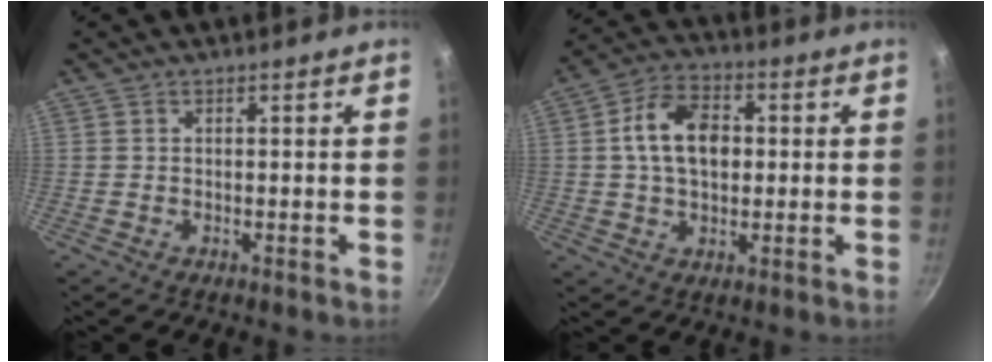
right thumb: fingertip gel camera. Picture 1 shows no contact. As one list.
[{"total": 11.1, "force": [1.2, 7.4, 8.1], "torque": [-0.119, 0.017, 0.010]}]